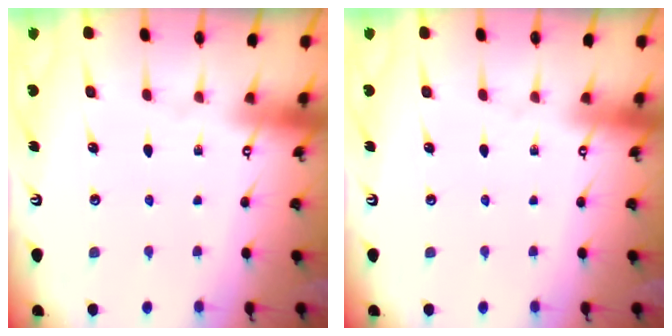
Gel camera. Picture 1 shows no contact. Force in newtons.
{"total": 0.0}